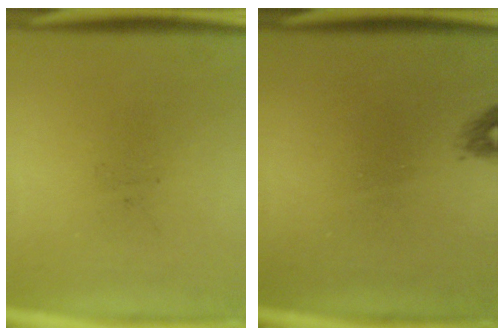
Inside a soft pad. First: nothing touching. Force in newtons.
{"total": 0.9}